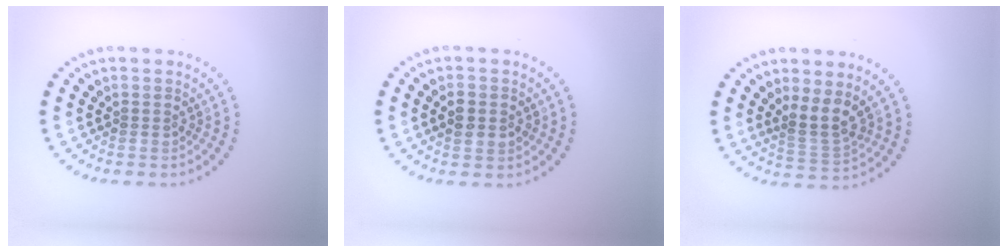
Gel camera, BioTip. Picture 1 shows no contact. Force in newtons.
{"total": 2.8, "press": 2.8, "slide": 0.1}
{"total": 2.8, "press": 2.0, "slide": 2.0}